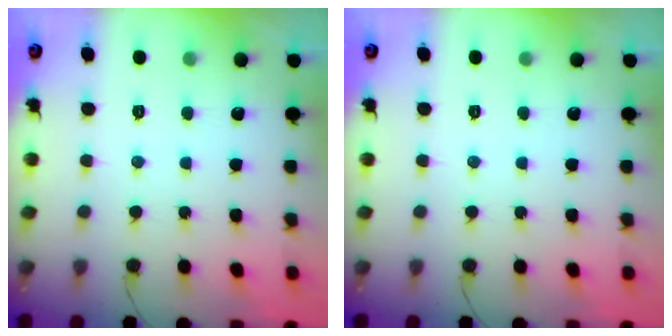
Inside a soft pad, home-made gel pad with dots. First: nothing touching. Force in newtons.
{"total": 0.0}